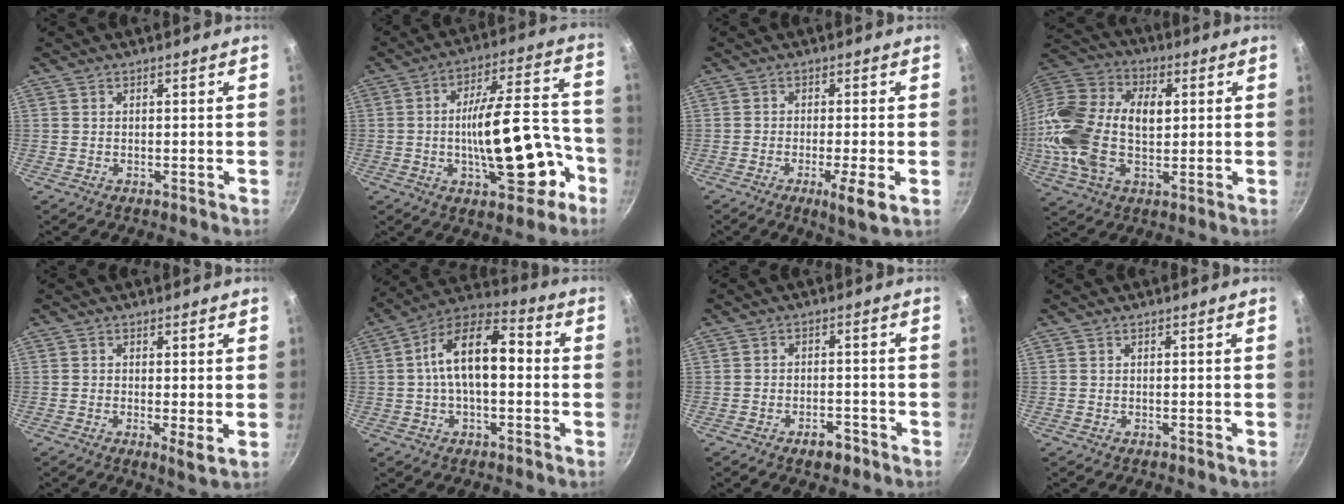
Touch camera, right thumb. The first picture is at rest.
{"total": 18.7, "force": [-5.9, 7.7, 16.0], "torque": [-0.204, 0.060, -0.078]}
{"total": 5.7, "force": [-2.0, 0.6, 5.3], "torque": [-0.095, -0.001, -0.031]}
{"total": 21.4, "force": [0.6, 13.4, 16.7], "torque": [-0.323, 0.028, -0.003]}
{"total": 3.2, "force": [-0.1, 1.0, 3.1], "torque": [-0.050, -0.013, -0.002]}
{"total": 14.5, "force": [0.5, 7.6, 12.4], "torque": [-0.184, 0.044, -0.010]}
{"total": 4.1, "force": [-2.6, 2.2, 2.3], "torque": [-0.023, 0.021, -0.034]}
{"total": 0.0}